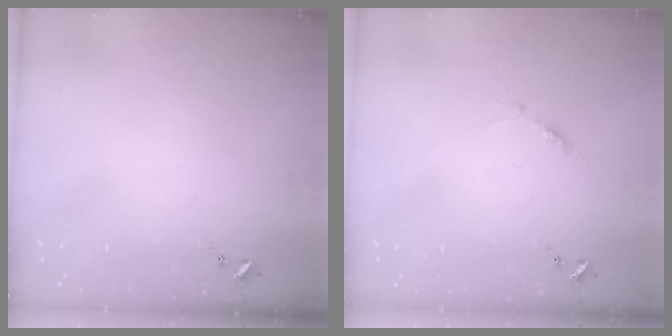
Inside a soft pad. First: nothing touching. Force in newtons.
{"total": 4.7, "press": 4.7, "slide": 0.5}